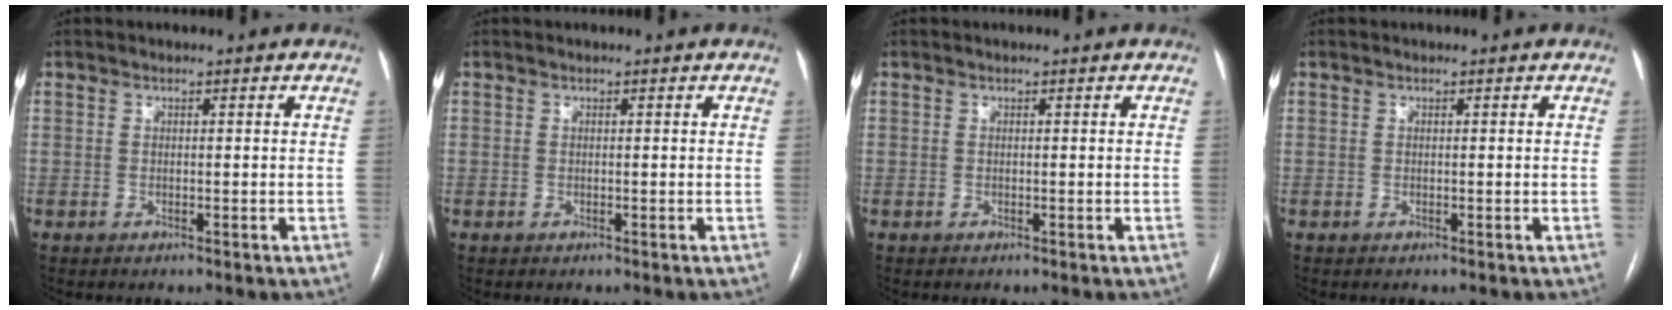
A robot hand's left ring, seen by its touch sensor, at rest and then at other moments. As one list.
[{"total": 0.0}, {"total": 0.0}, {"total": 0.0}]